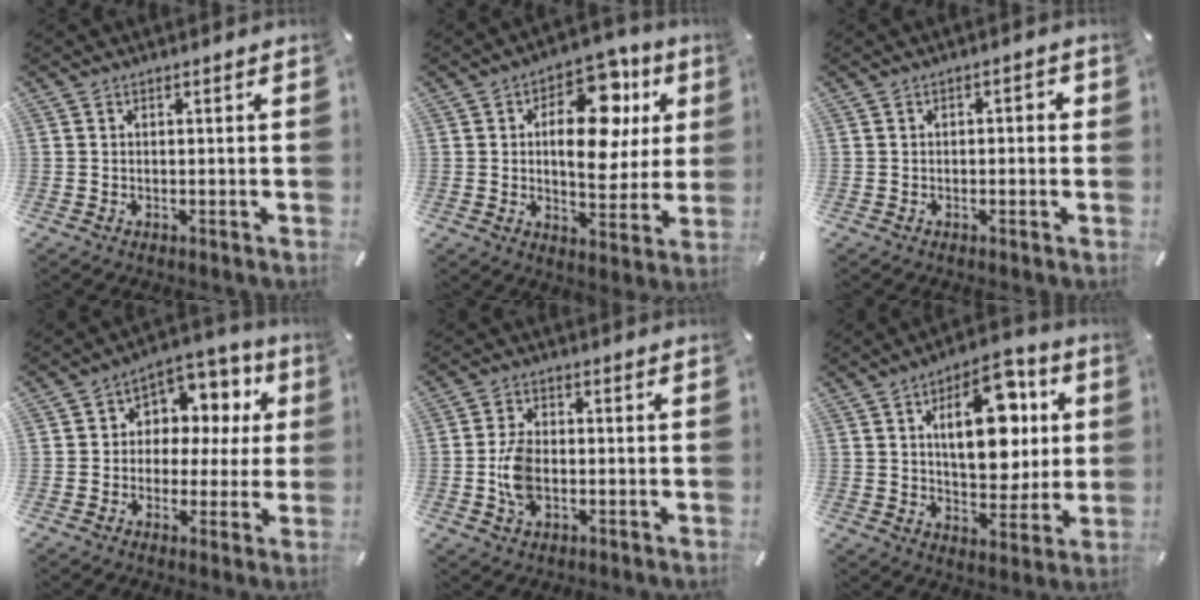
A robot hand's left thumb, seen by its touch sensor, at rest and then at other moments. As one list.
[{"total": 17.6, "force": [6.0, 10.2, 13.0], "torque": [-0.165, -0.030, 0.097]}, {"total": 1.6, "force": [-0.6, 1.0, 1.1], "torque": [-0.018, 0.008, -0.014]}, {"total": 8.7, "force": [2.1, 7.5, 3.9], "torque": [-0.055, -0.020, 0.038]}, {"total": 6.6, "force": [-1.1, 4.3, 4.9], "torque": [-0.111, 0.001, -0.022]}, {"total": 18.4, "force": [5.5, 10.5, 14.1], "torque": [-0.200, -0.007, 0.089]}]